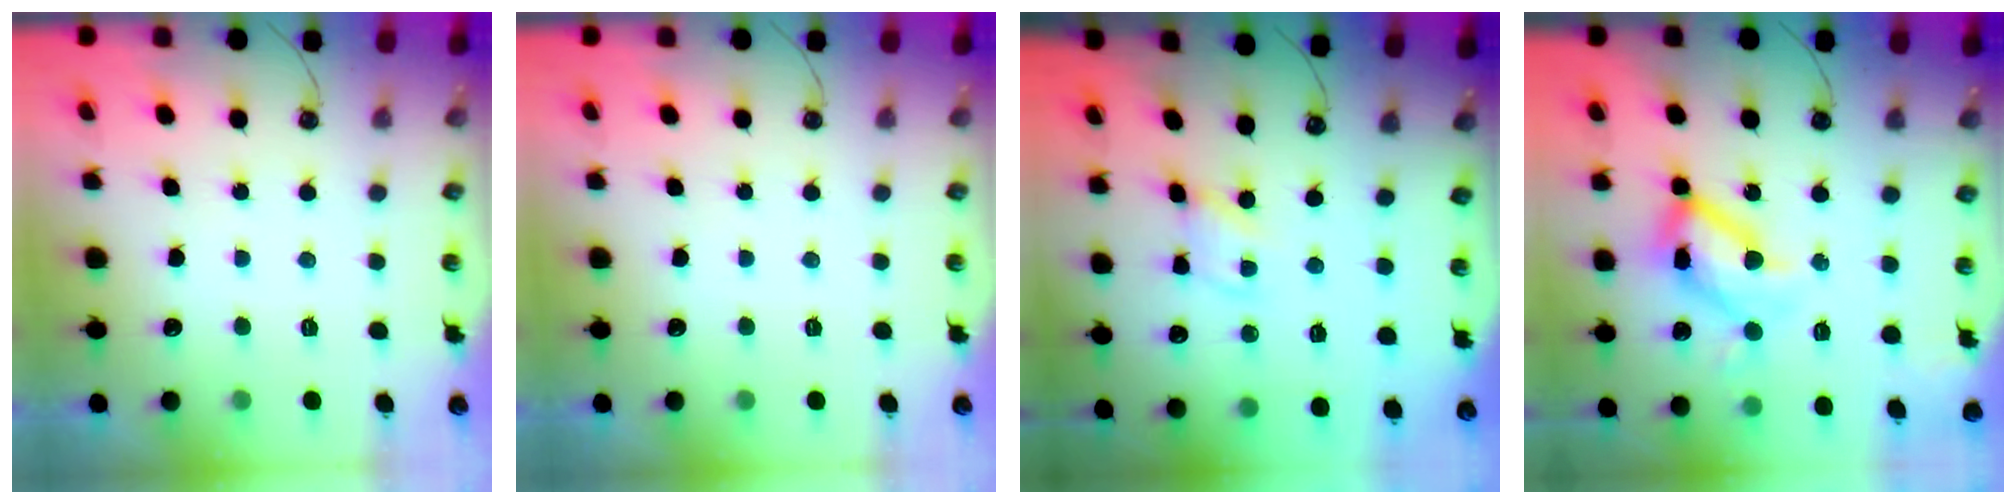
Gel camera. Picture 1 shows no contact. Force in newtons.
{"total": 0.0}
{"total": 1.2, "press": 1.2, "slide": 0.2}
{"total": 19.9, "press": 19.9, "slide": 1.7}